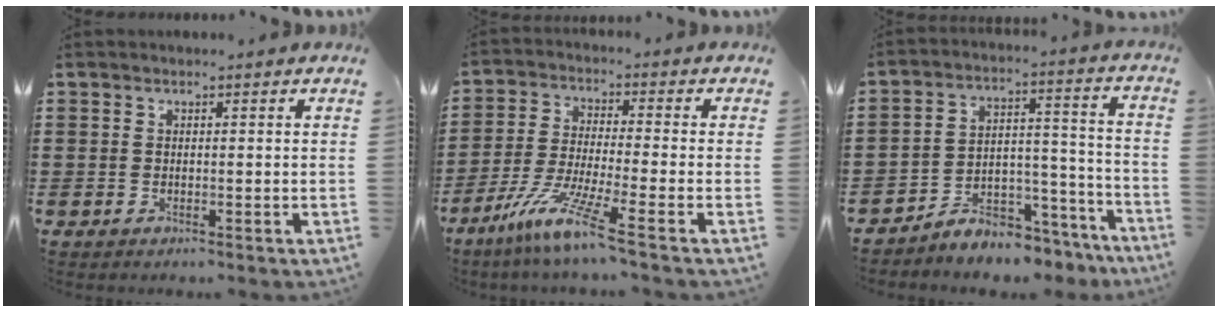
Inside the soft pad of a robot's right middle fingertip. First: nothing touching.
{"total": 8.3, "force": [-5.9, -0.5, 5.8], "torque": [-0.129, -0.022, -0.117]}
{"total": 5.7, "force": [-5.4, 1.4, 0.8], "torque": [-0.014, 0.013, -0.106]}